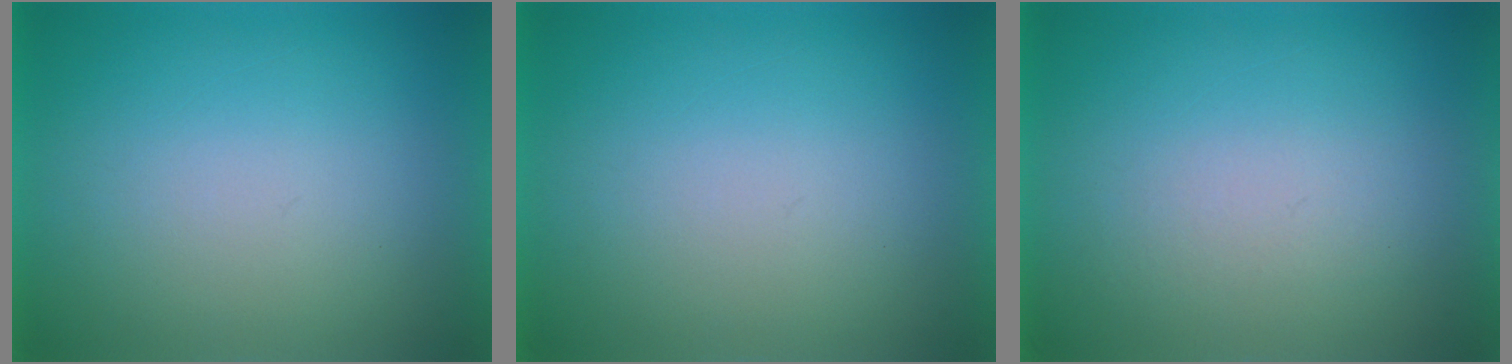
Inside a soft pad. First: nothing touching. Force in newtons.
{"total": 0.0}
{"total": 1.4}